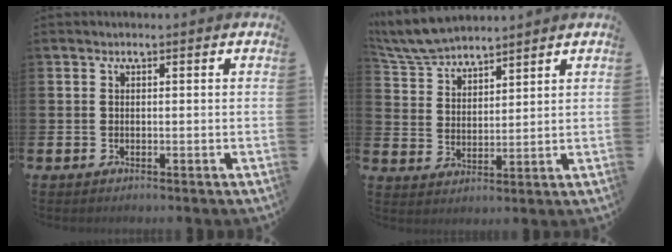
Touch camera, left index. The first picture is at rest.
{"total": 6.5, "force": [6.3, 1.1, 1.2], "torque": [-0.053, -0.023, 0.118]}